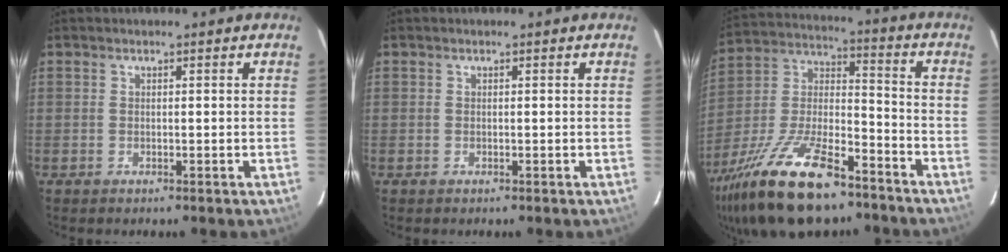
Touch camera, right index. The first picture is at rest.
{"total": 0.0}
{"total": 25.2, "force": [-17.2, 9.0, 16.1], "torque": [-0.325, -0.021, -0.291]}